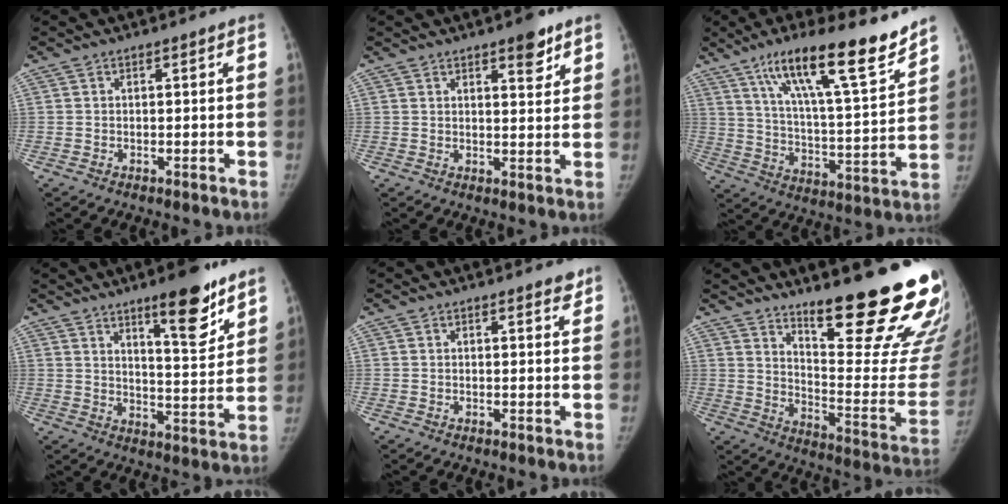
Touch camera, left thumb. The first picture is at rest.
{"total": 5.0, "force": [3.3, 1.8, 3.3], "torque": [-0.030, -0.020, 0.044]}
{"total": 20.6, "force": [14.3, 3.4, 14.4], "torque": [-0.210, -0.067, 0.236]}
{"total": 12.5, "force": [8.4, 3.1, 8.8], "torque": [-0.101, -0.060, 0.127]}
{"total": 1.5, "force": [1.3, 0.5, 0.6], "torque": [0.001, -0.008, 0.015]}
{"total": 26.5, "force": [18.2, 5.0, 18.5], "torque": [-0.215, -0.140, 0.258]}